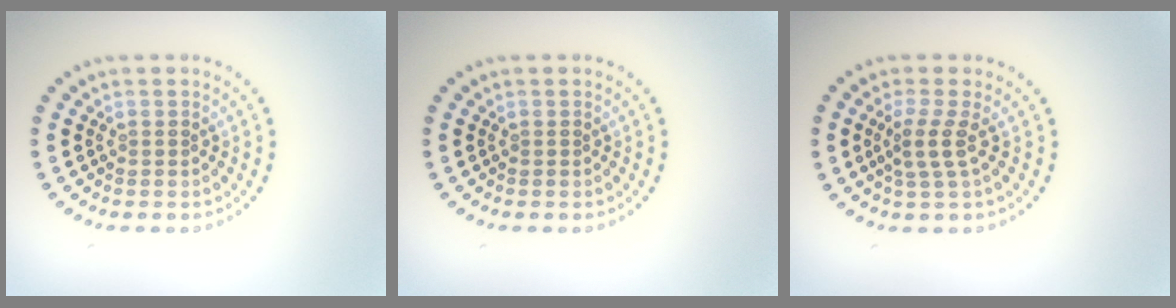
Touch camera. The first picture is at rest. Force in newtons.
{"total": 0.0}
{"total": 2.2, "press": 1.6, "slide": 1.6}